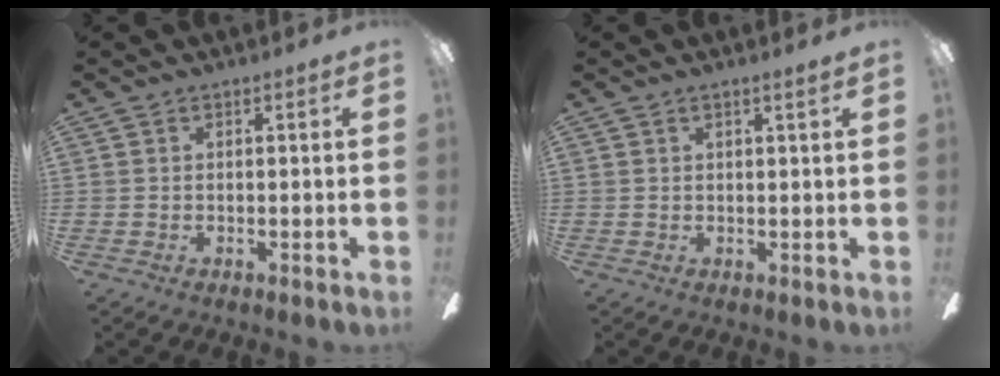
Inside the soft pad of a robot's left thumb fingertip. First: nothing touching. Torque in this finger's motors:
{"motor_torque": [-0.26, -0.10, 0.20, 0.18, 0.02]}